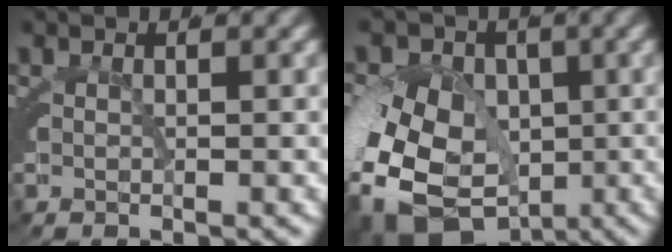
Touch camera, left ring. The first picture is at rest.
{"total": 14.6, "force": [-5.1, 12.1, 6.4], "torque": [-0.154, -0.070, -0.073]}